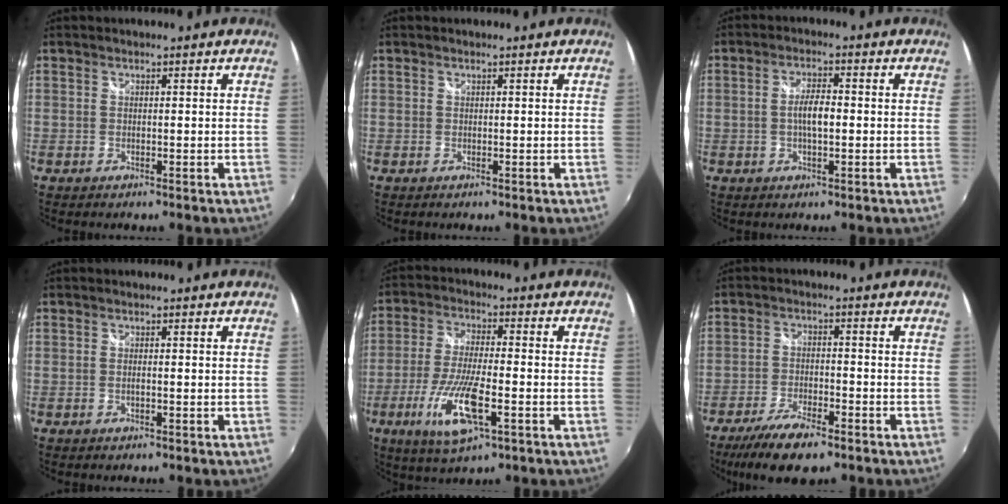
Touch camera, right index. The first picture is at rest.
{"total": 0.0}
{"total": 4.2, "force": [-0.5, 1.2, 4.0], "torque": [-0.075, 0.004, -0.010]}
{"total": 0.7, "force": [-0.2, 0.0, 0.7], "torque": [-0.013, 0.000, -0.005]}
{"total": 12.8, "force": [-4.9, 3.3, 11.3], "torque": [-0.235, -0.022, -0.089]}
{"total": 10.9, "force": [-7.6, 3.6, 6.9], "torque": [-0.160, -0.025, -0.140]}